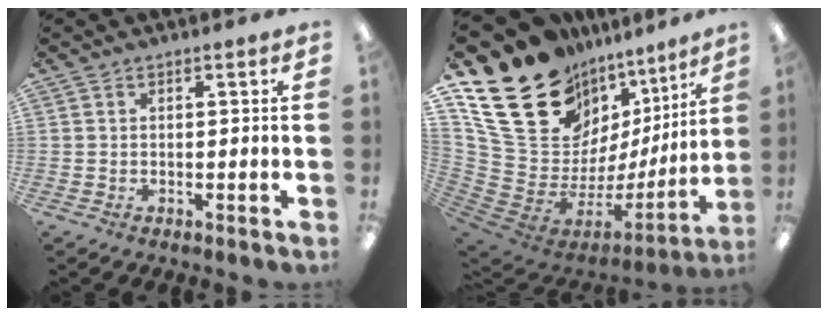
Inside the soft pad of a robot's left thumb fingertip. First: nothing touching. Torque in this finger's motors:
{"motor_torque": [2.41, 2.60, 1.53, -1.24, 0.32]}